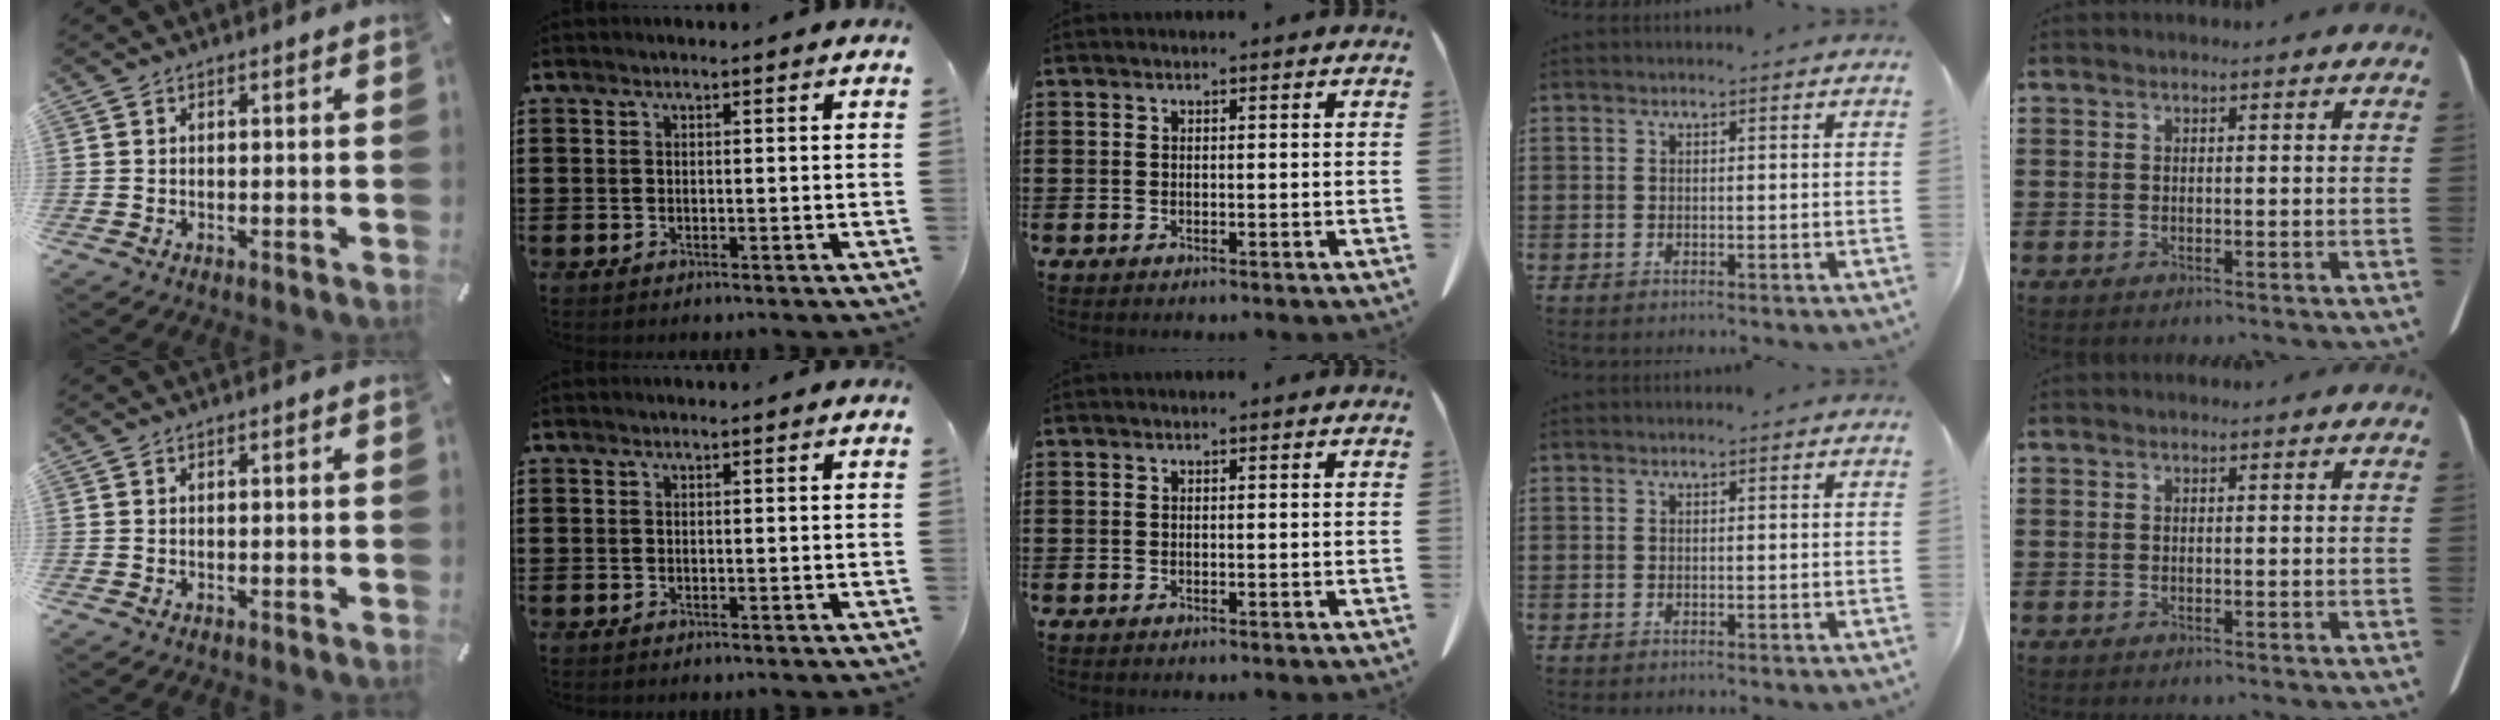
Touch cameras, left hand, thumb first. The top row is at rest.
{}